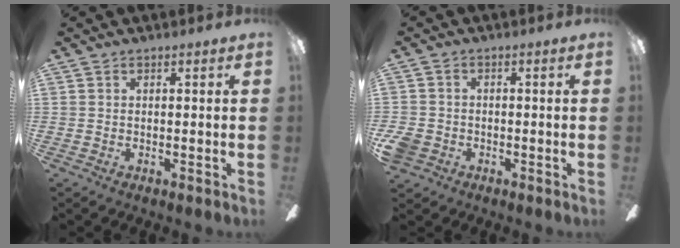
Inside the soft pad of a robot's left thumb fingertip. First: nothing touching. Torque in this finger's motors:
{"motor_torque": [-0.05, 0.32, -0.06, 0.05, 0.01]}